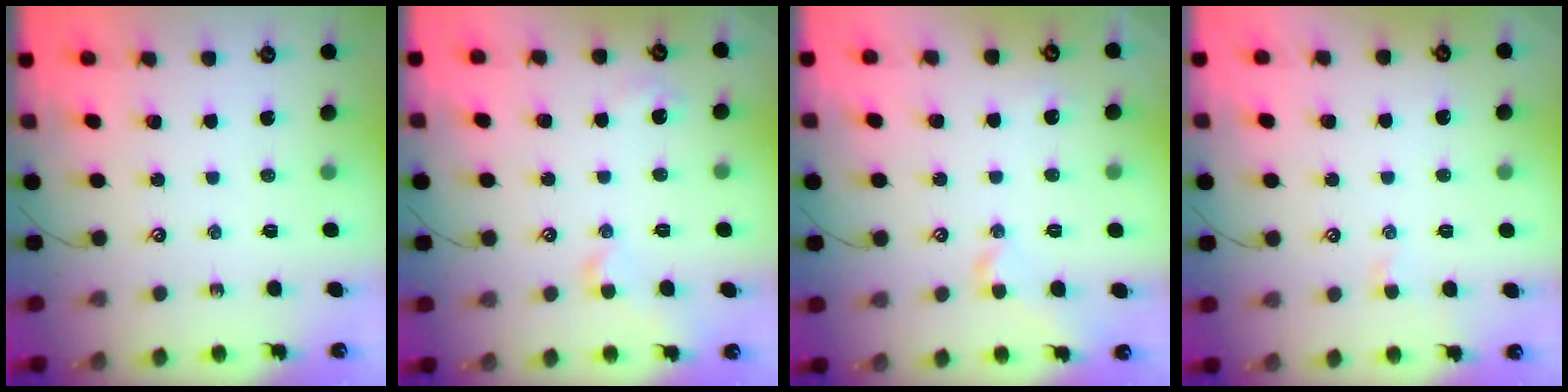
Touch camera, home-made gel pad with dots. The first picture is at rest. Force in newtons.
{"total": 2.3, "press": 2.2, "slide": 0.6}
{"total": 1.0, "press": 0.7, "slide": 0.7}
{"total": 1.9, "press": 1.9, "slide": 0.3}